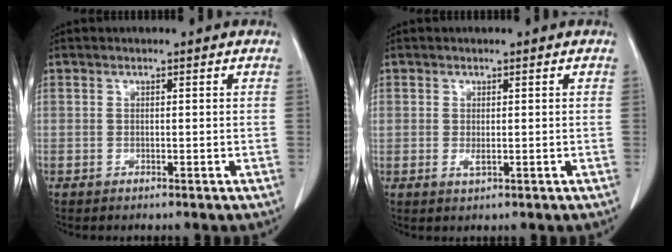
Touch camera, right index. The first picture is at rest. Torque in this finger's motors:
{"motor_torque": [0.20, 0.21, -0.07, 0.00]}